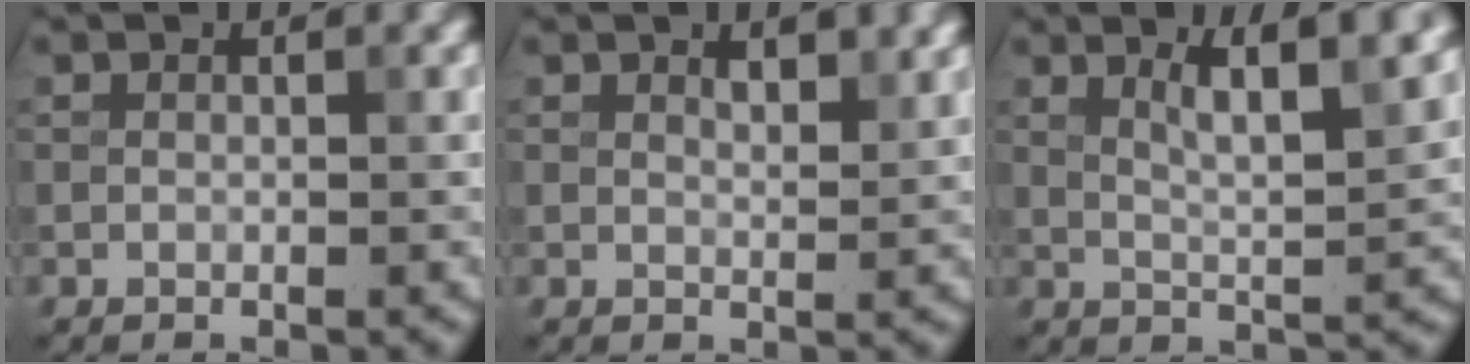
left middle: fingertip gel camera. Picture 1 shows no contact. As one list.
[{"total": 1.7, "force": [1.2, 0.5, 1.1], "torque": [-0.016, -0.001, 0.022]}, {"total": 4.8, "force": [2.6, 1.0, 3.9], "torque": [-0.057, 0.002, 0.043]}]